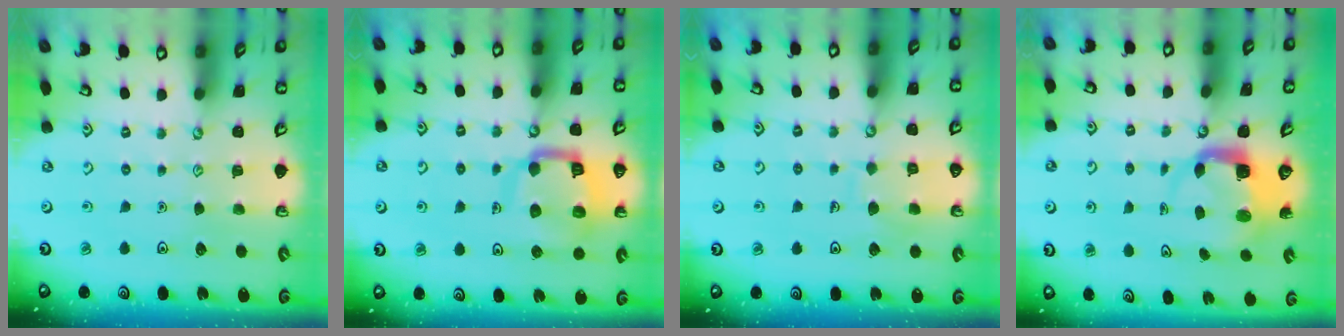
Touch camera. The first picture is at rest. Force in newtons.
{"total": 13.0, "press": 12.9, "slide": 1.5}
{"total": 7.3, "press": 7.3, "slide": 0.7}
{"total": 5.3, "press": 5.3, "slide": 0.8}